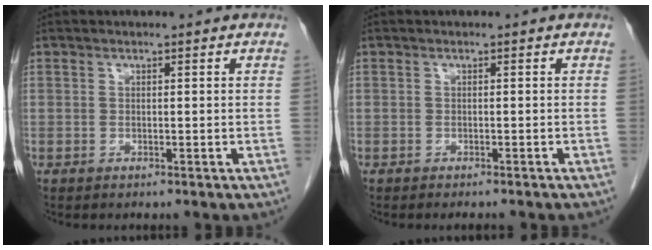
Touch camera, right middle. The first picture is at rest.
{"total": 2.8, "force": [-2.5, 0.1, 1.3], "torque": [-0.016, -0.003, -0.030]}